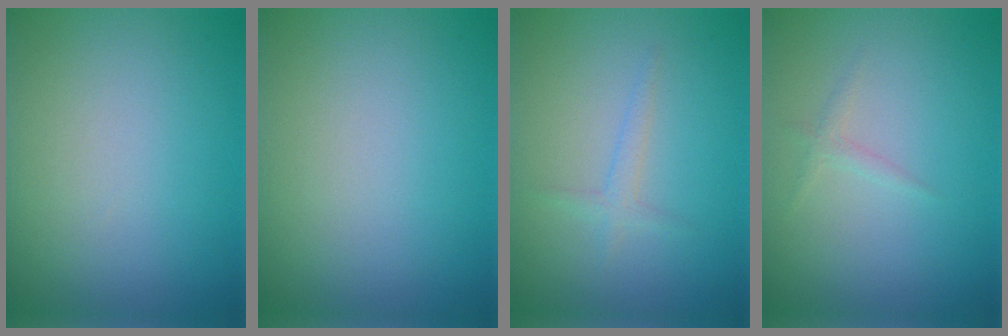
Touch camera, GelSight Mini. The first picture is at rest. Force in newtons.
{"total": 0.0}
{"total": 1.2, "press": 1.2, "slide": 0.1}
{"total": 0.8, "press": 0.8, "slide": 0.1}